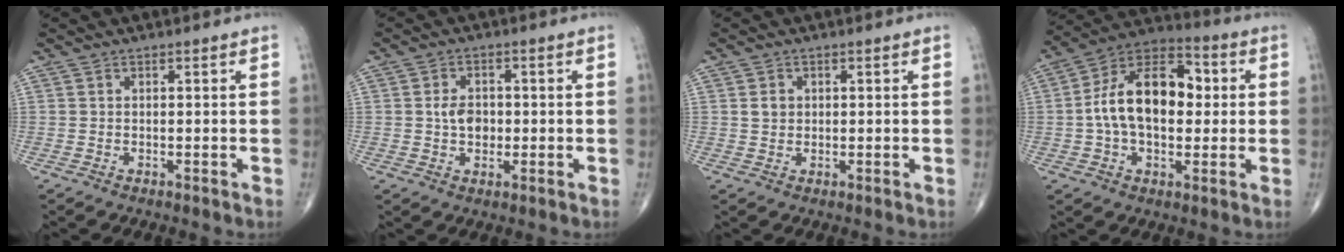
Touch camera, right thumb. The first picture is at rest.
{"total": 4.7, "force": [-0.1, 3.3, 3.3], "torque": [-0.043, 0.003, -0.003]}
{"total": 2.1, "force": [0.5, 1.8, 1.0], "torque": [-0.010, 0.000, 0.010]}
{"total": 17.4, "force": [0.9, 10.7, 13.7], "torque": [-0.209, 0.033, 0.006]}